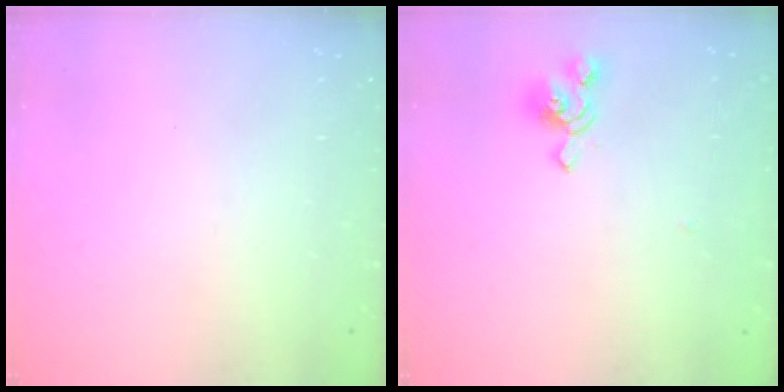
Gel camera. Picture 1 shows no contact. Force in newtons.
{"total": 1.2, "press": 0.2, "slide": 1.1}